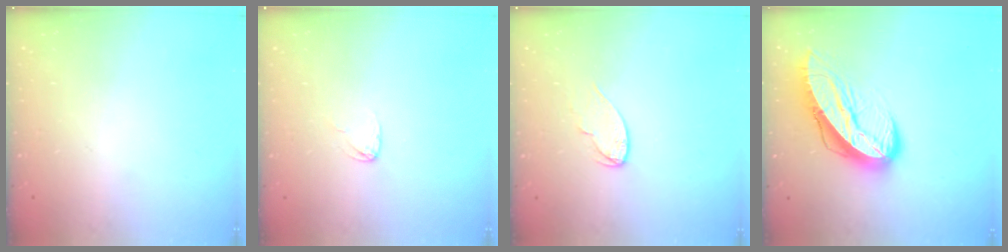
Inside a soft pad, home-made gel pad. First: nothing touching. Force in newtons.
{"total": 2.7, "press": 2.7, "slide": 0.1}
{"total": 5.6, "press": 5.6, "slide": 0.4}
{"total": 12.4, "press": 12.3, "slide": 1.3}